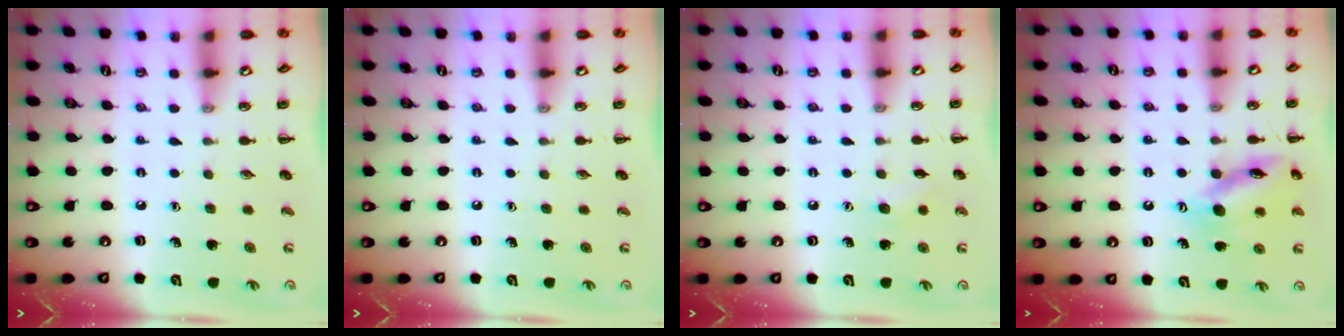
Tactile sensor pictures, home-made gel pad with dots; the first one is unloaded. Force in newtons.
{"total": 0.0}
{"total": 5.3, "press": 5.2, "slide": 1.2}
{"total": 13.7, "press": 13.6, "slide": 1.4}